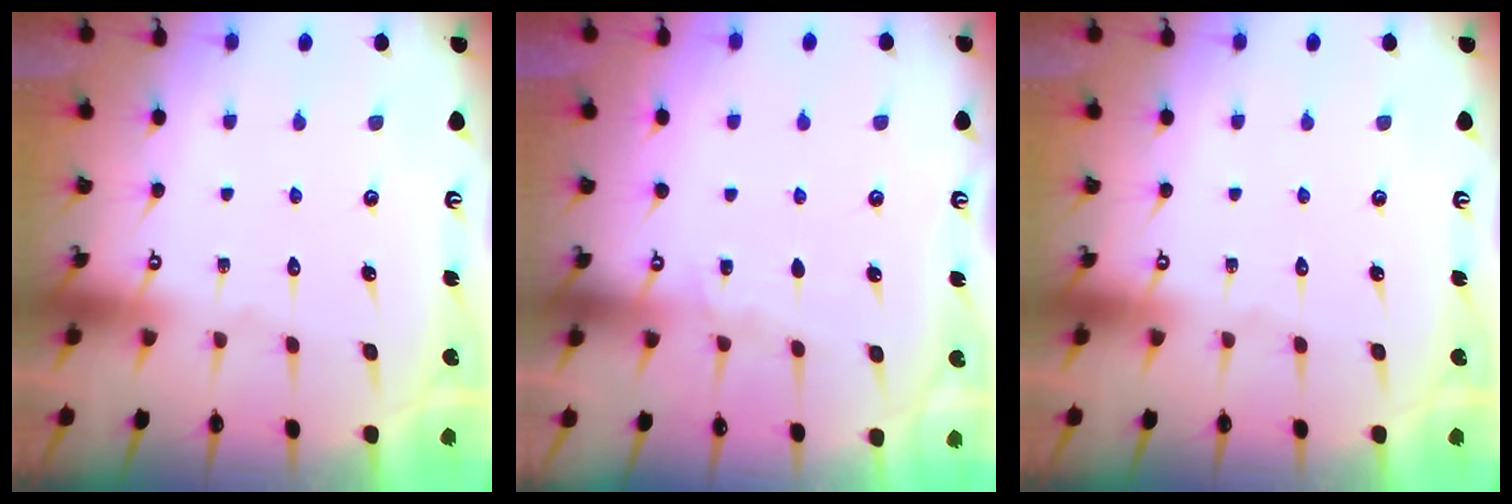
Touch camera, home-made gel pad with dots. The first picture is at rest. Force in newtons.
{"total": 3.9, "press": 3.8, "slide": 0.5}
{"total": 0.0}